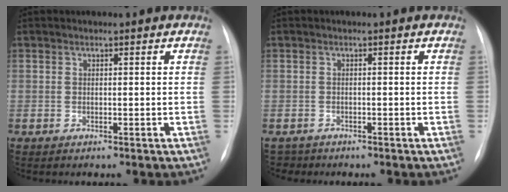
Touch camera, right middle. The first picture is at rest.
{"total": 1.5, "force": [-1.2, 0.7, -0.5], "torque": [0.006, 0.000, -0.017]}